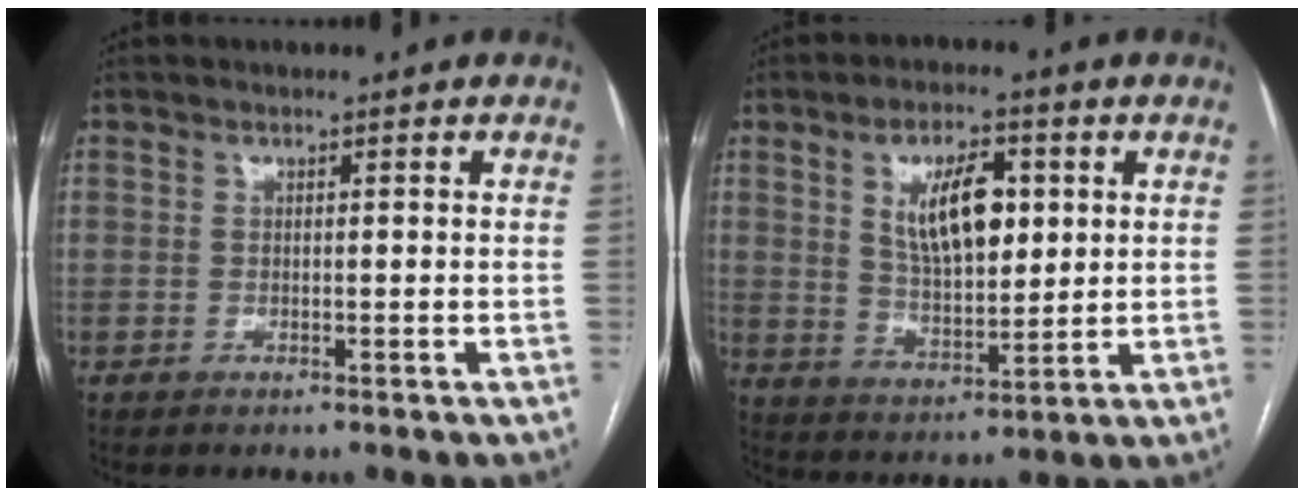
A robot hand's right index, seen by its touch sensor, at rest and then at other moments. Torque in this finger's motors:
{"motor_torque": [0.47, 0.18, 0.56, 0.08]}